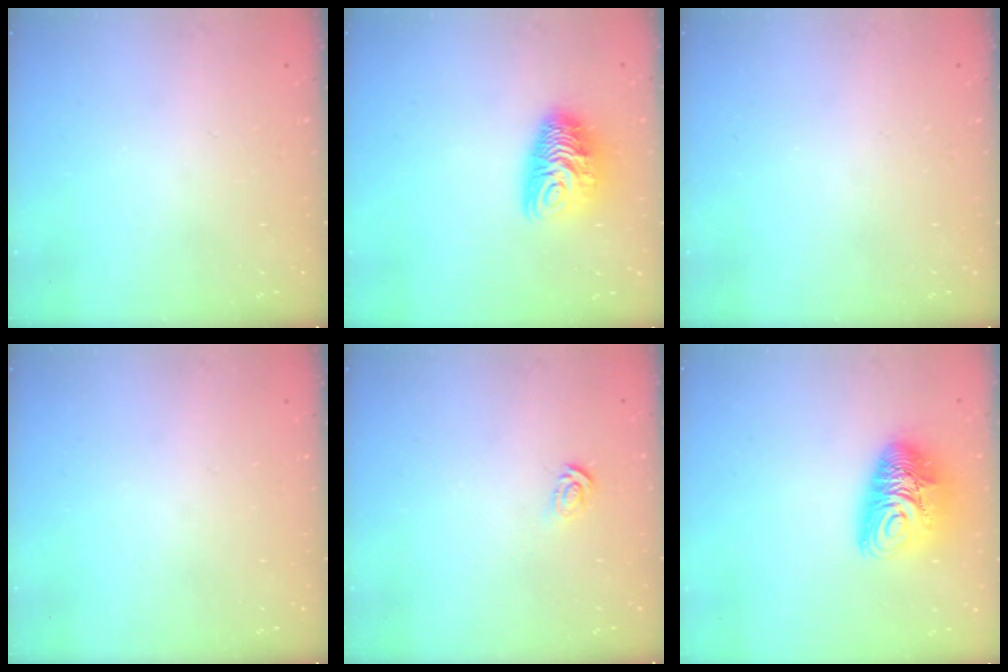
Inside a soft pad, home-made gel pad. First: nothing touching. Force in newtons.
{"total": 10.4, "press": 10.3, "slide": 1.1}
{"total": 0.0}
{"total": 0.0}
{"total": 3.0, "press": 3.0, "slide": 0.1}
{"total": 11.8, "press": 11.8, "slide": 1.3}